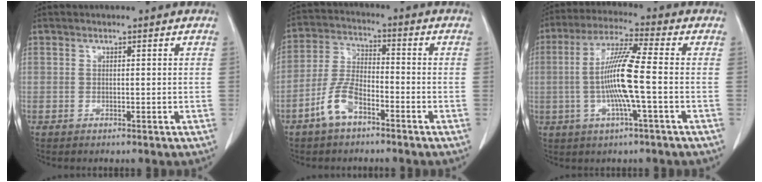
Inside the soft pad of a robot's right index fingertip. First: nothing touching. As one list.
[{"total": 7.0, "force": [-4.1, 2.9, 4.9], "torque": [-0.113, 0.008, -0.082]}, {"total": 10.5, "force": [-1.1, -0.3, 10.5], "torque": [-0.203, 0.002, -0.027]}]